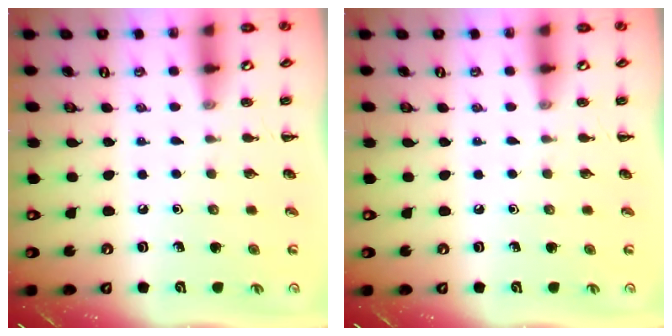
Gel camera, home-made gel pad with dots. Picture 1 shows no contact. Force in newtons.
{"total": 0.0}